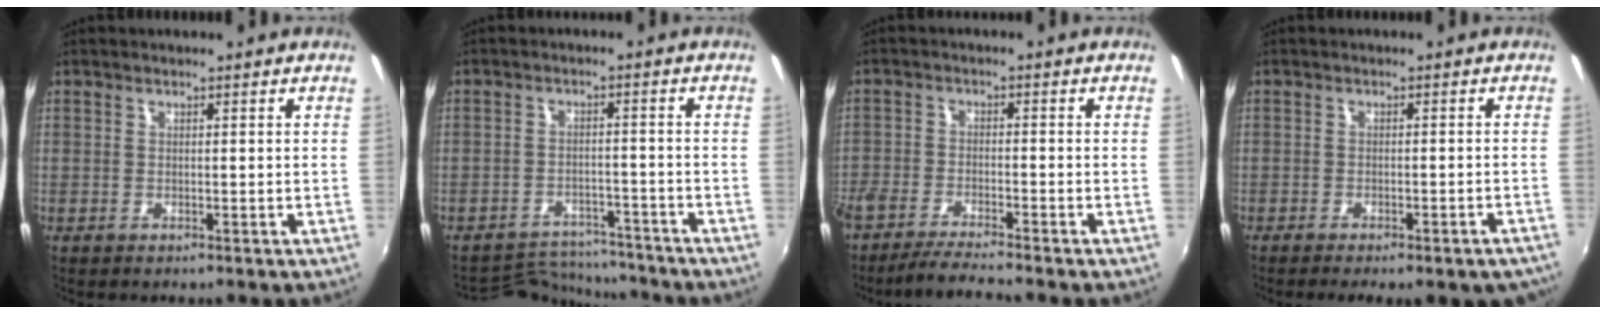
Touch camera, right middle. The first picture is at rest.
{"total": 10.2, "force": [-9.8, 2.7, 1.2], "torque": [-0.039, 0.016, -0.142]}
{"total": 7.2, "force": [-6.4, 0.2, 3.2], "torque": [-0.086, -0.021, -0.119]}
{"total": 9.2, "force": [-7.1, 2.2, 5.3], "torque": [-0.091, -0.028, -0.086]}